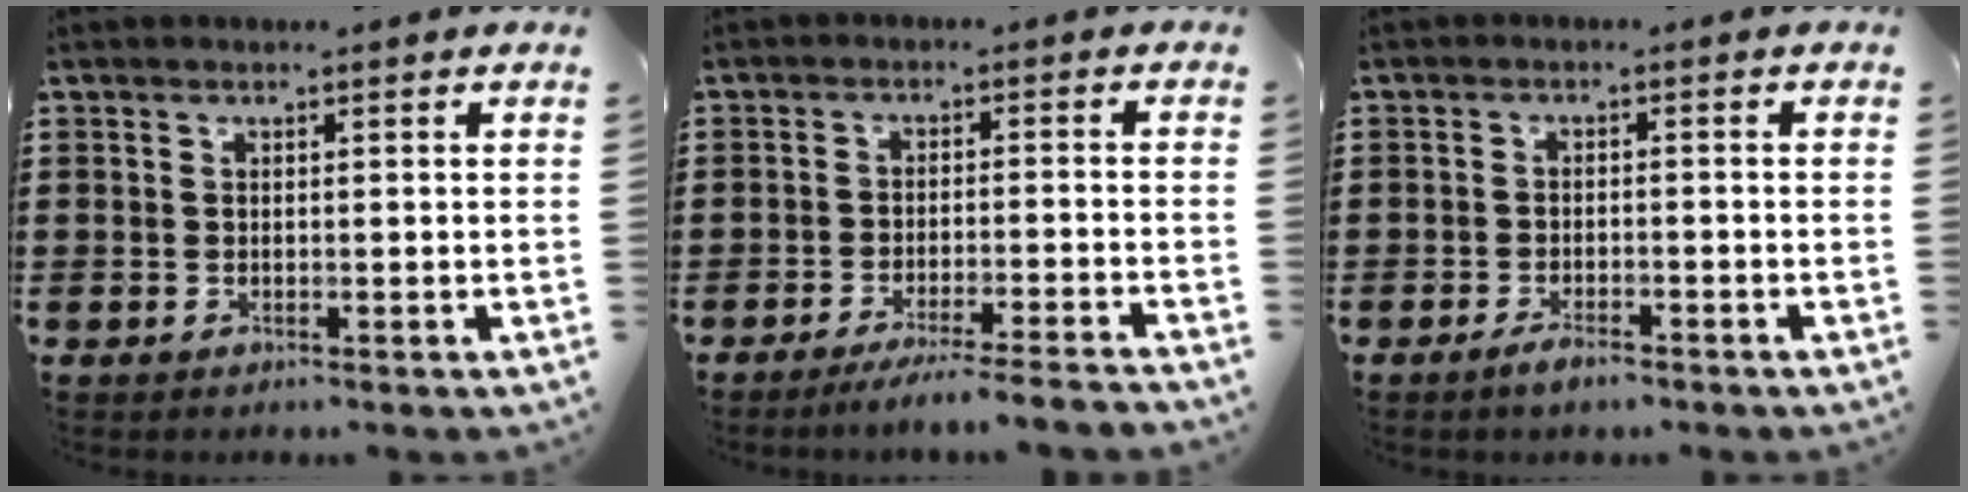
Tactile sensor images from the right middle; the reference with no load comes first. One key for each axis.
{"total": 4.1, "fx": -3.7, "fy": -0.3, "fz": 1.5, "tx": -0.023, "ty": -0.005, "tz": -0.072}
{"total": 2.2, "fx": -1.8, "fy": 0.7, "fz": 1.1, "tx": -0.021, "ty": 0.002, "tz": -0.033}